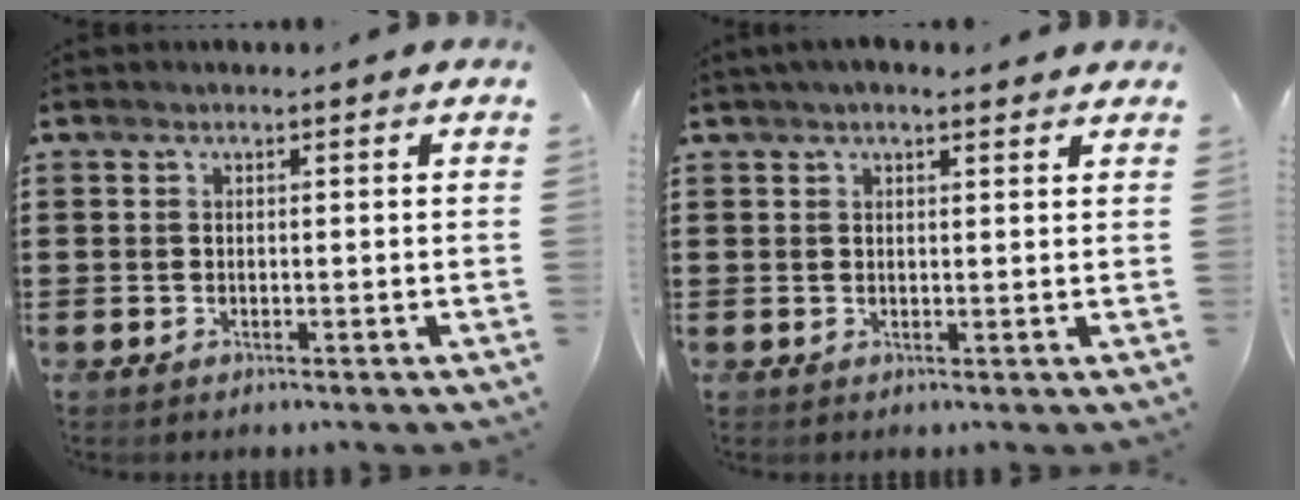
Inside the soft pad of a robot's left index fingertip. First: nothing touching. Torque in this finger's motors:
{"motor_torque": [-0.47, -0.23, -0.65, -0.01]}